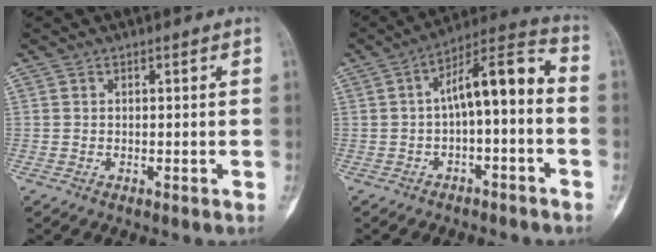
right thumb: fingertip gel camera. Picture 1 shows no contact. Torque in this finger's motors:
{"motor_torque": [0.14, 0.13, 0.41, -0.38, 0.15]}